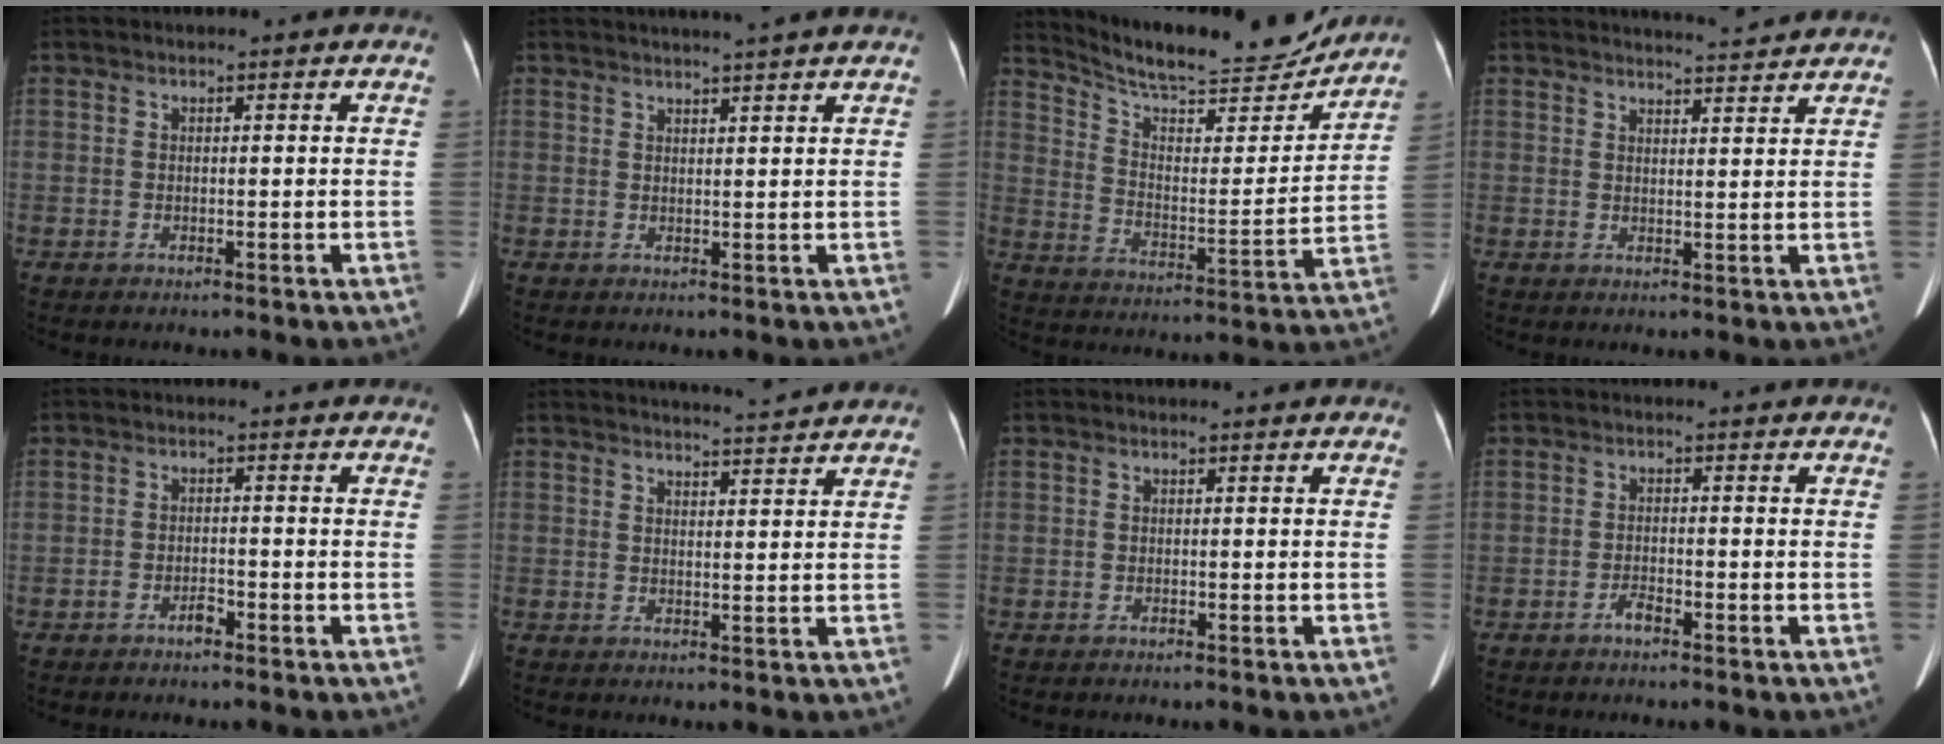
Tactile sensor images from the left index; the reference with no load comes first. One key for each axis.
{"total": 5.7, "fx": 5.1, "fy": -1.1, "fz": 2.4, "tx": -0.029, "ty": 0.016, "tz": 0.061}
{"total": 19.0, "fx": 17.8, "fy": 2.9, "fz": 6.0, "tx": -0.102, "ty": -0.017, "tz": 0.263}
{"total": 5.4, "fx": 5.3, "fy": -0.3, "fz": 0.9, "tx": -0.020, "ty": 0.006, "tz": 0.066}
{"total": 1.7, "fx": -1.3, "fy": 0.6, "fz": 0.9, "tx": -0.016, "ty": 0.002, "tz": -0.020}
{"total": 5.5, "fx": 5.3, "fy": -0.6, "fz": 1.1, "tx": -0.022, "ty": 0.006, "tz": 0.066}
{"total": 0.0}
{"total": 1.5, "fx": -1.2, "fy": 0.3, "fz": 0.9, "tx": -0.018, "ty": 0.000, "tz": -0.022}